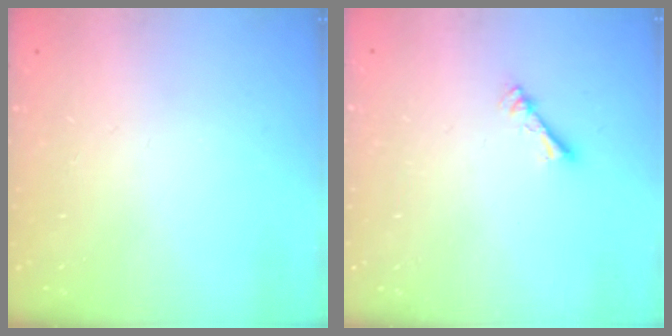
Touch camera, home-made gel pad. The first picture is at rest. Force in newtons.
{"total": 2.3, "press": 2.2, "slide": 0.4}